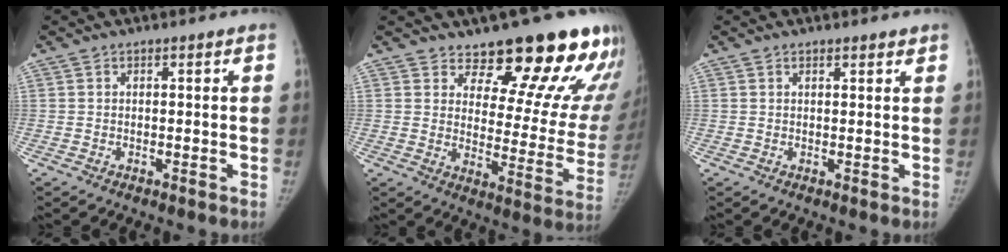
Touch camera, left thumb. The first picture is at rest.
{"total": 18.7, "force": [15.1, 6.4, 9.0], "torque": [-0.060, -0.113, 0.187]}
{"total": 1.3, "force": [1.0, 0.5, 0.6], "torque": [-0.004, -0.006, 0.014]}